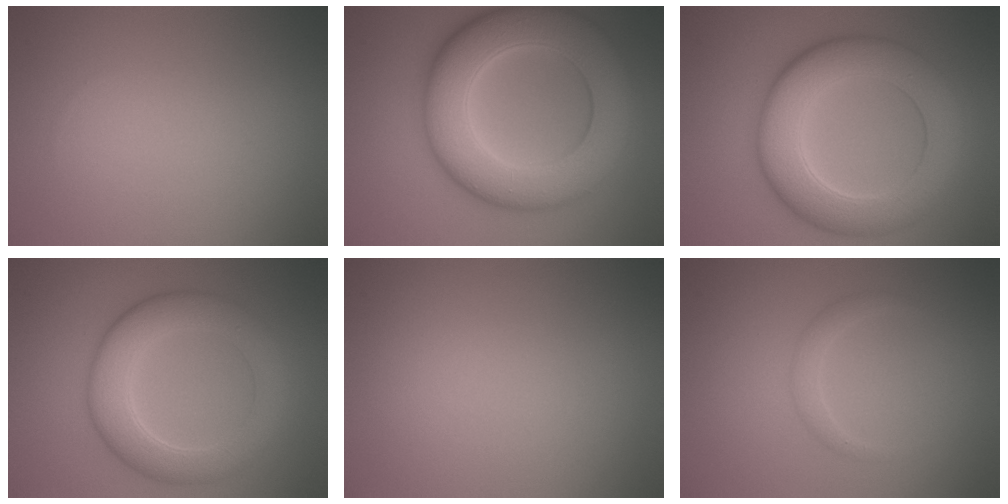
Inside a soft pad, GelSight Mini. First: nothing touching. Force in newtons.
{"total": 11.7, "press": 11.7, "slide": 0.3}
{"total": 9.1, "press": 9.1, "slide": 0.4}
{"total": 6.4, "press": 6.4, "slide": 0.3}
{"total": 0.0}
{"total": 1.2, "press": 1.2, "slide": 0.0}